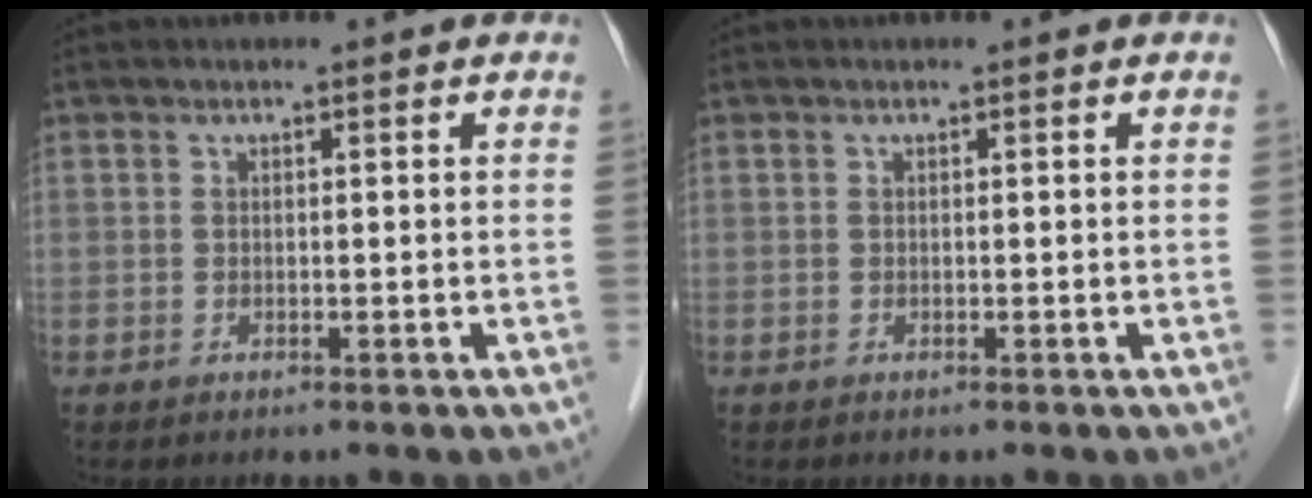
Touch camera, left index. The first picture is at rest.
{"total": 0.0}